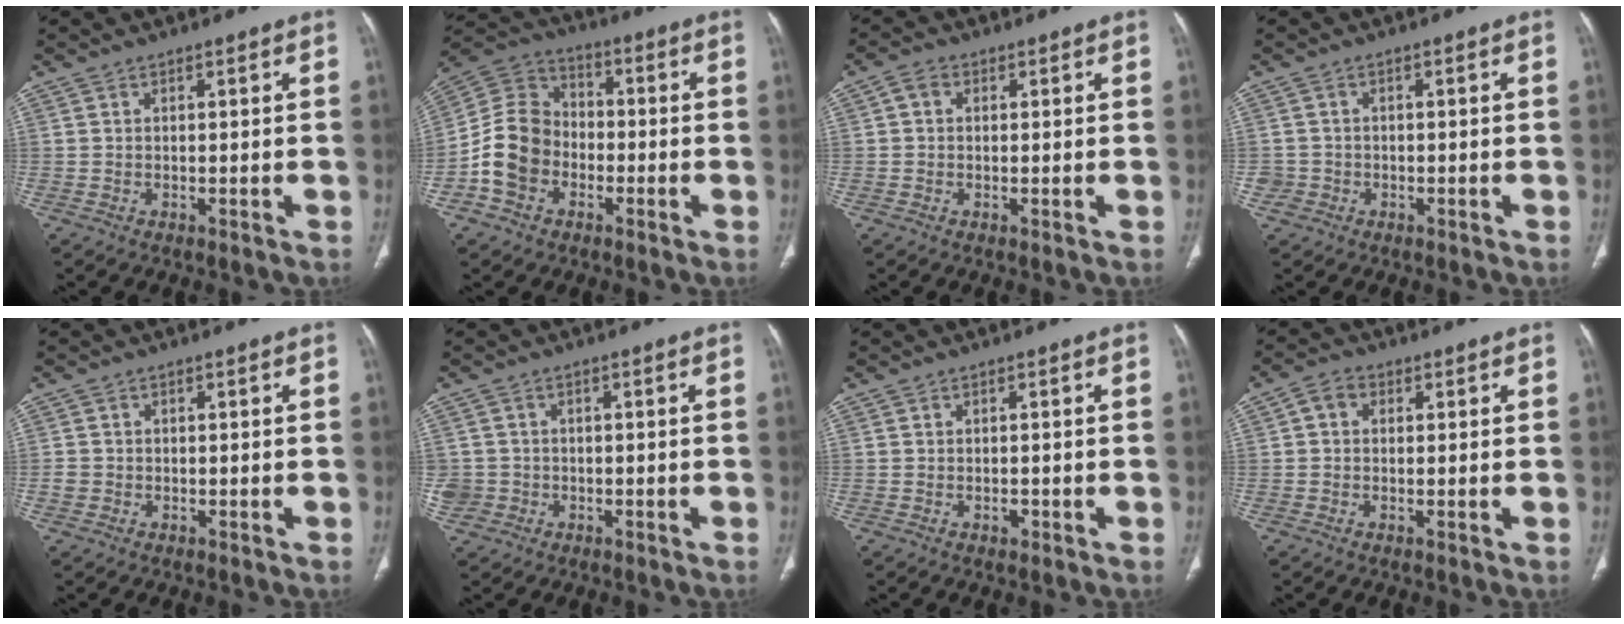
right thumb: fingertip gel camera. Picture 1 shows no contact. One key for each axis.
{"total": 11.9, "fx": -3.5, "fy": 9.5, "fz": 6.2, "tx": -0.104, "ty": 0.036, "tz": -0.075}
{"total": 2.4, "fx": 0.5, "fy": 1.9, "fz": 1.3, "tx": -0.018, "ty": 0.008, "tz": 0.005}
{"total": 2.1, "fx": -0.8, "fy": 2.0, "fz": -0.1, "tx": 0.011, "ty": 0.011, "tz": -0.019}
{"total": 1.6, "fx": -0.4, "fy": 1.5, "fz": 0.5, "tx": -0.007, "ty": 0.004, "tz": -0.009}
{"total": 3.6, "fx": -0.9, "fy": 3.4, "fz": 0.4, "tx": 0.004, "ty": 0.013, "tz": -0.017}
{"total": 0.9, "fx": -0.4, "fy": 0.6, "fz": 0.5, "tx": -0.005, "ty": 0.001, "tz": -0.006}
{"total": 3.3, "fx": 0.6, "fy": 2.7, "fz": 1.8, "tx": -0.021, "ty": 0.011, "tz": 0.006}